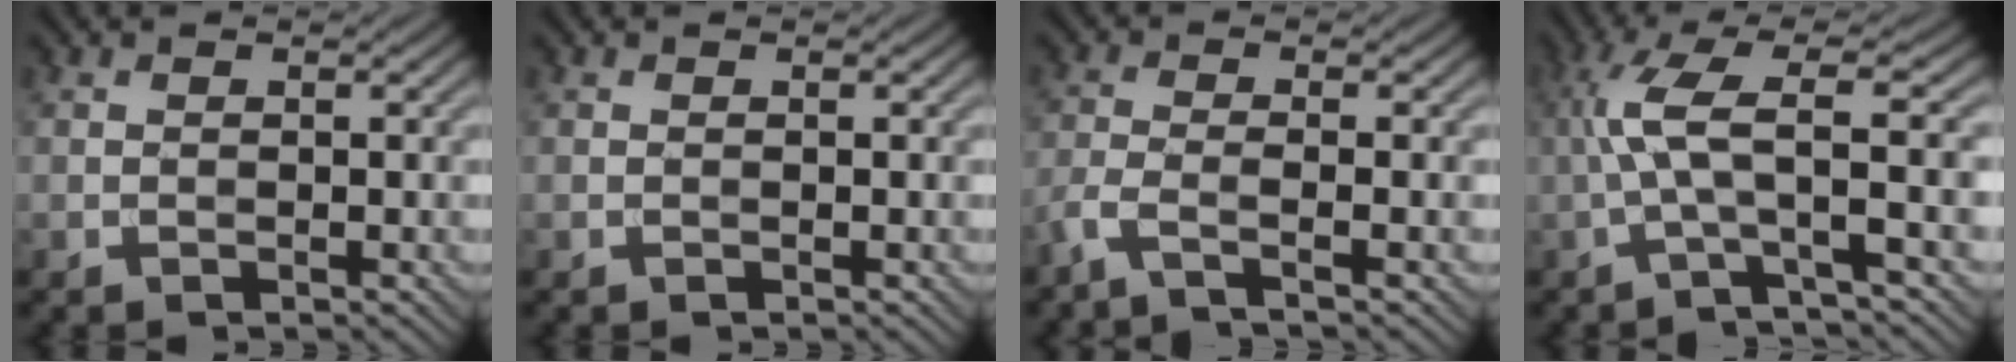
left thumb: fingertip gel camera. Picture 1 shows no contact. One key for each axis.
{"total": 0.0}
{"total": 3.2, "fx": -2.1, "fy": 0.5, "fz": 2.4, "tx": -0.049, "ty": -0.002, "tz": -0.060}
{"total": 7.4, "fx": -0.7, "fy": 1.0, "fz": 7.3, "tx": -0.141, "ty": 0.023, "tz": -0.026}